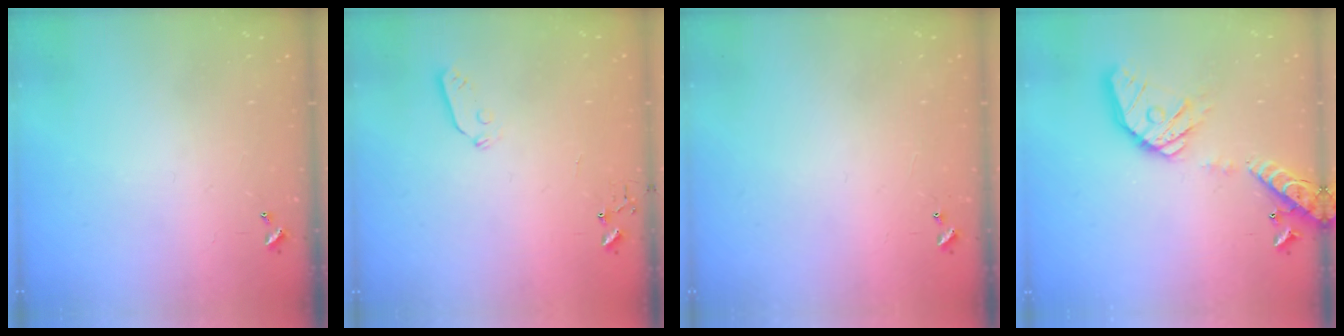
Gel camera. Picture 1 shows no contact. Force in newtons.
{"total": 3.6, "press": 3.6, "slide": 0.6}
{"total": 4.1, "press": 4.1, "slide": 0.5}
{"total": 19.5, "press": 19.2, "slide": 3.3}